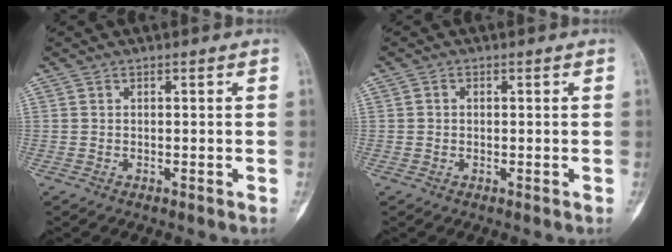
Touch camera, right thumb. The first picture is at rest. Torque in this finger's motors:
{"motor_torque": [-0.73, 0.17, 0.44, -0.15, -0.04]}